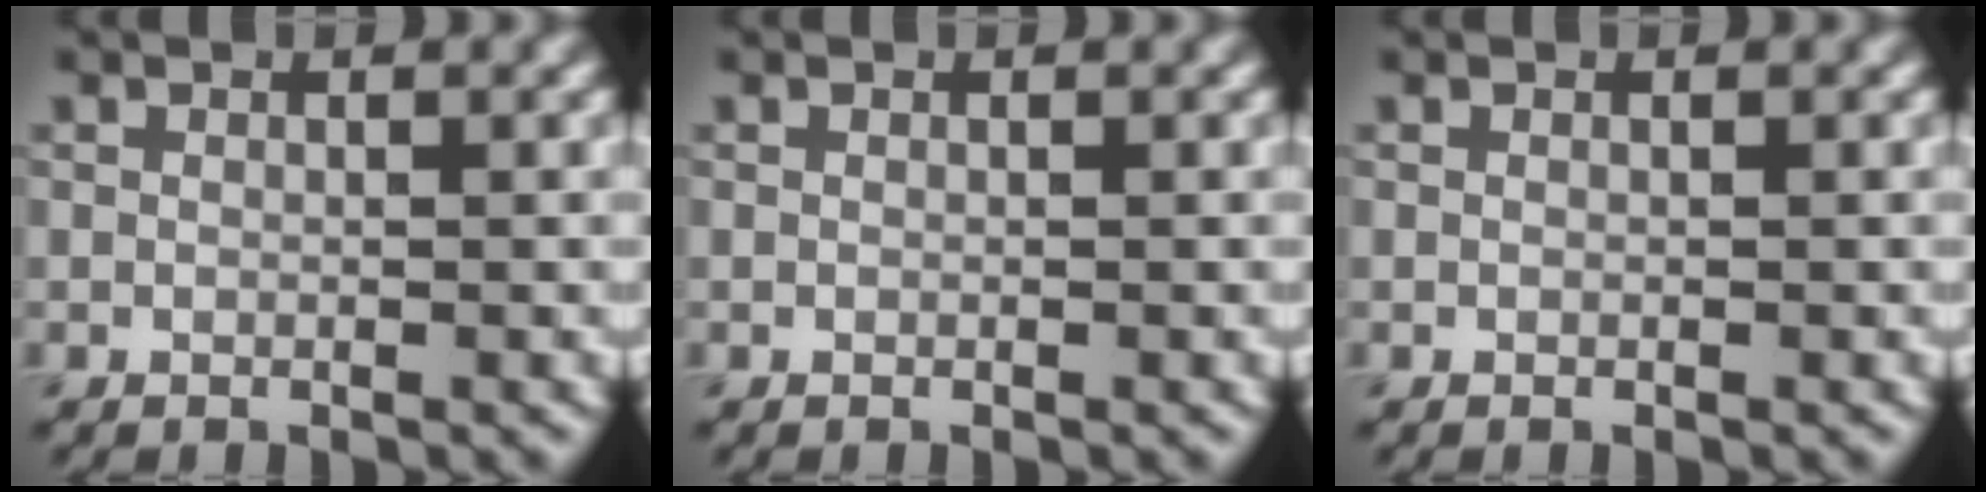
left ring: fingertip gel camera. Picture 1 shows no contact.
{"total": 0.0}
{"total": 0.0}